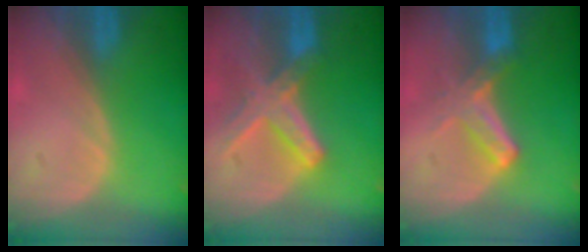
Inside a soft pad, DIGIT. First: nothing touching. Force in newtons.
{"total": 8.2, "press": 7.3, "slide": 3.9}
{"total": 5.6, "press": 5.3, "slide": 1.8}